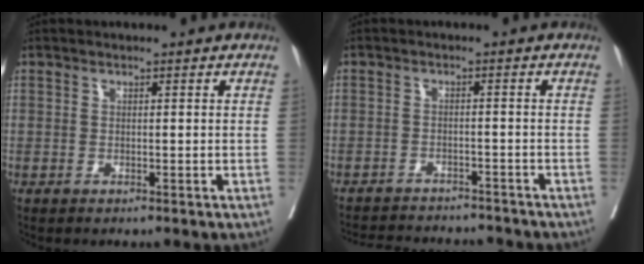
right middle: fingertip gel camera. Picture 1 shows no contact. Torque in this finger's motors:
{"motor_torque": [0.92, -1.21, 0.29, 0.06]}